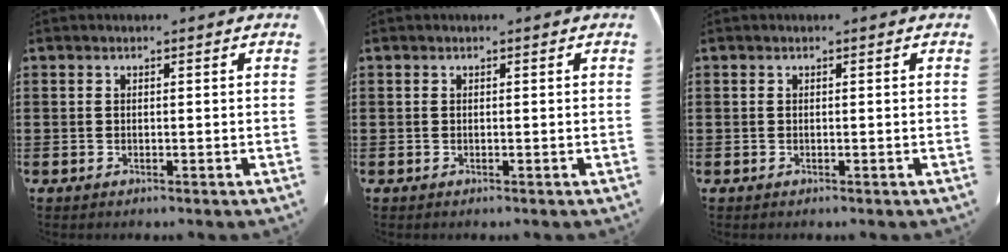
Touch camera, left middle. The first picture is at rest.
{"total": 0.0}
{"total": 0.0}